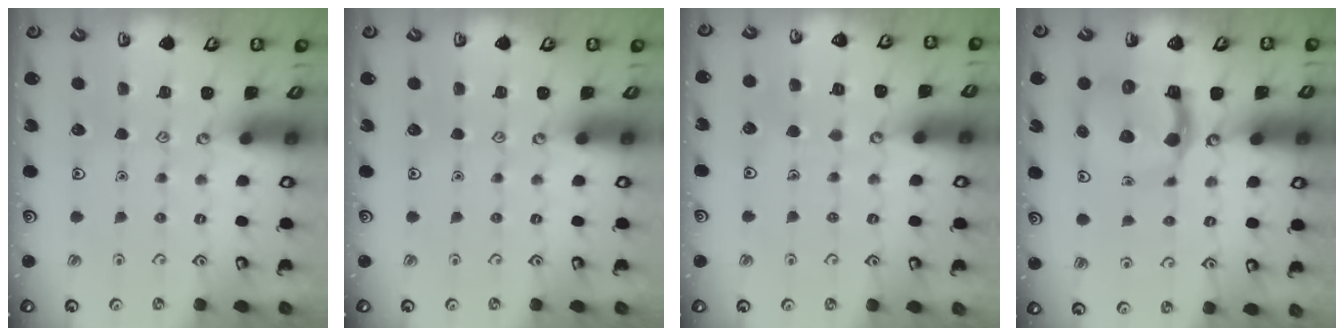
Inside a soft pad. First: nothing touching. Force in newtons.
{"total": 0.0}
{"total": 2.9, "press": 2.9, "slide": 0.2}
{"total": 9.7, "press": 9.6, "slide": 1.4}